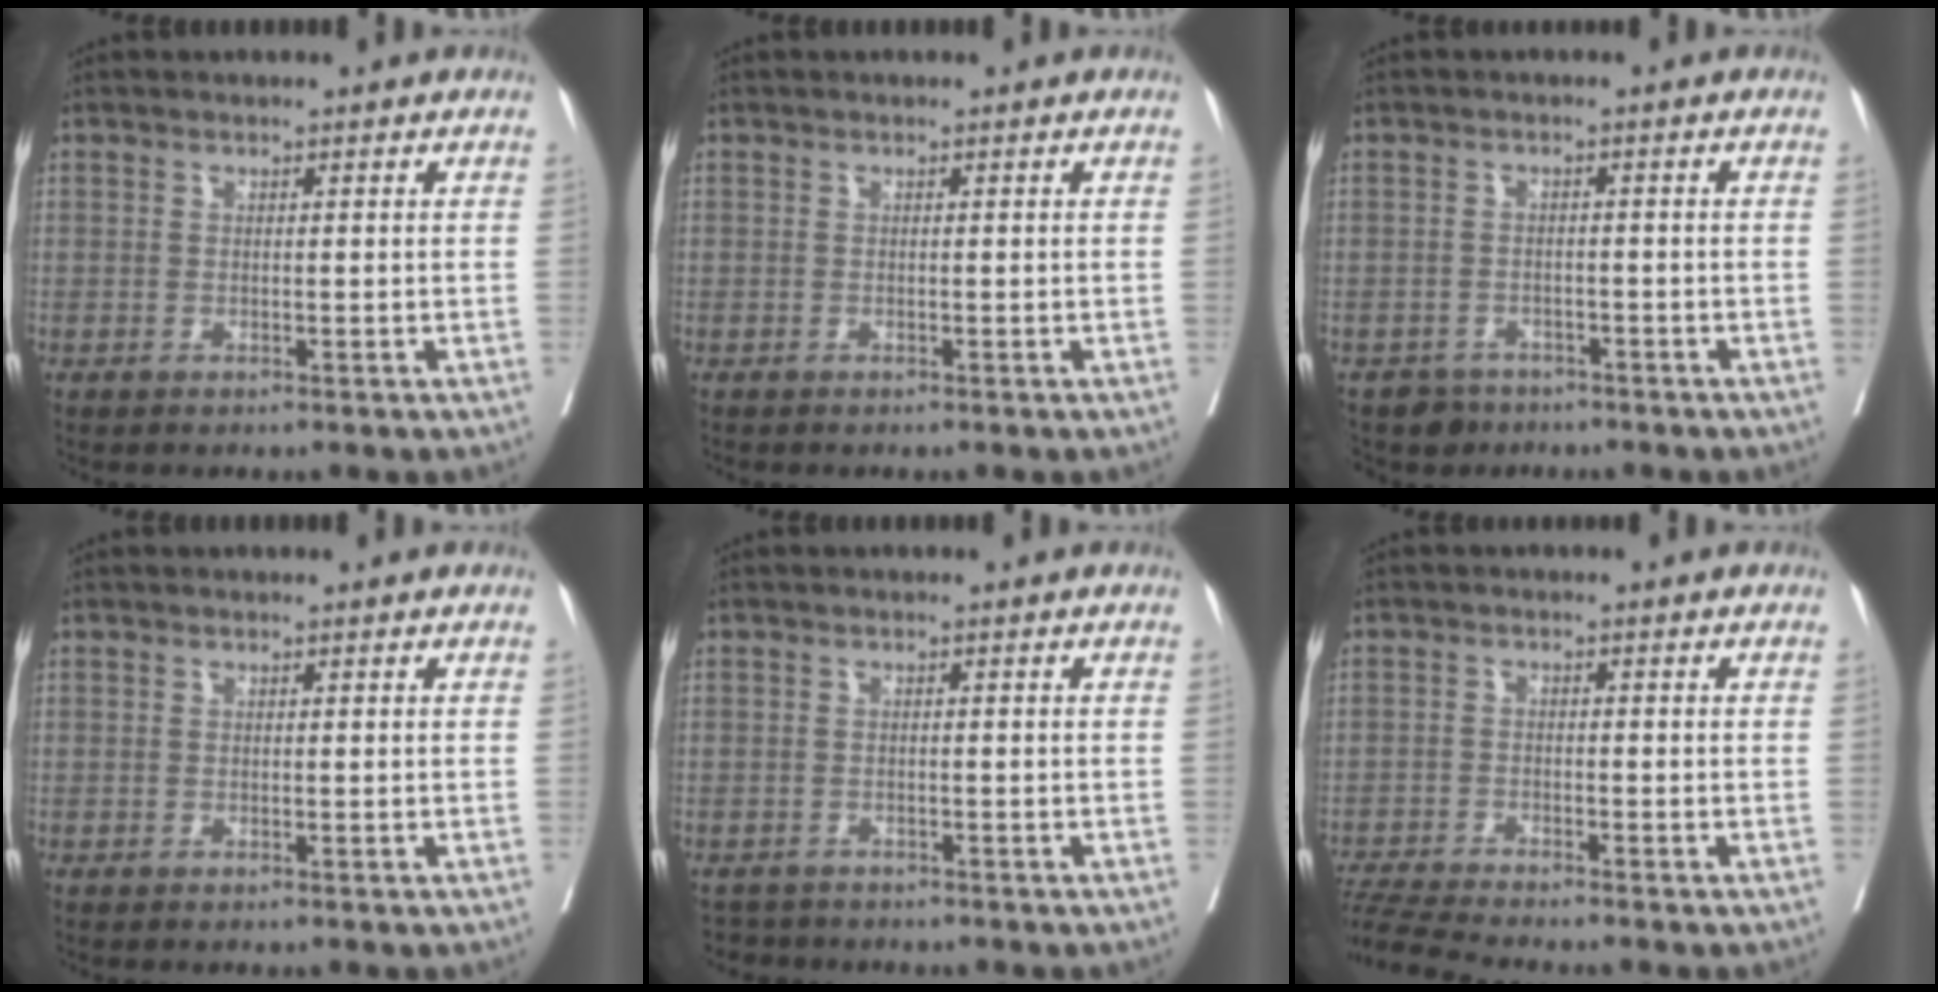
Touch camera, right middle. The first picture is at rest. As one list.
[{"total": 0.0}, {"total": 3.8, "force": [-3.0, 2.3, -0.5], "torque": [0.012, 0.003, -0.051]}, {"total": 0.0}, {"total": 2.7, "force": [-2.5, 0.9, -0.5], "torque": [0.006, -0.004, -0.044]}, {"total": 6.1, "force": [-5.8, -1.3, 1.6], "torque": [-0.028, -0.016, -0.107]}]